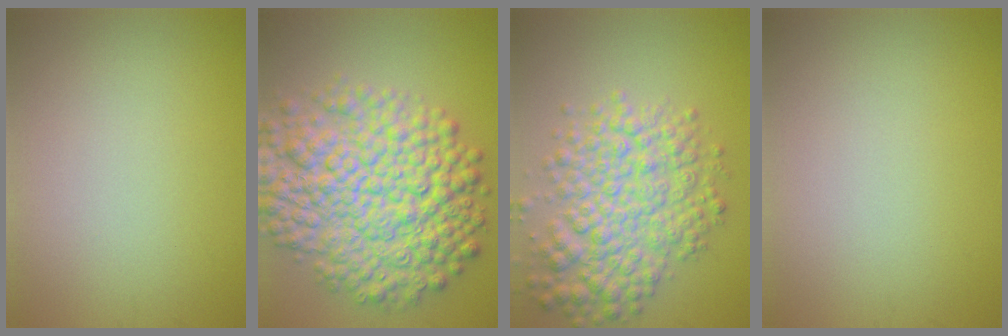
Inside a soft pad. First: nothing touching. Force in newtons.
{"total": 11.6, "press": 11.6, "slide": 0.2}
{"total": 7.0, "press": 7.0, "slide": 0.2}
{"total": 0.0}